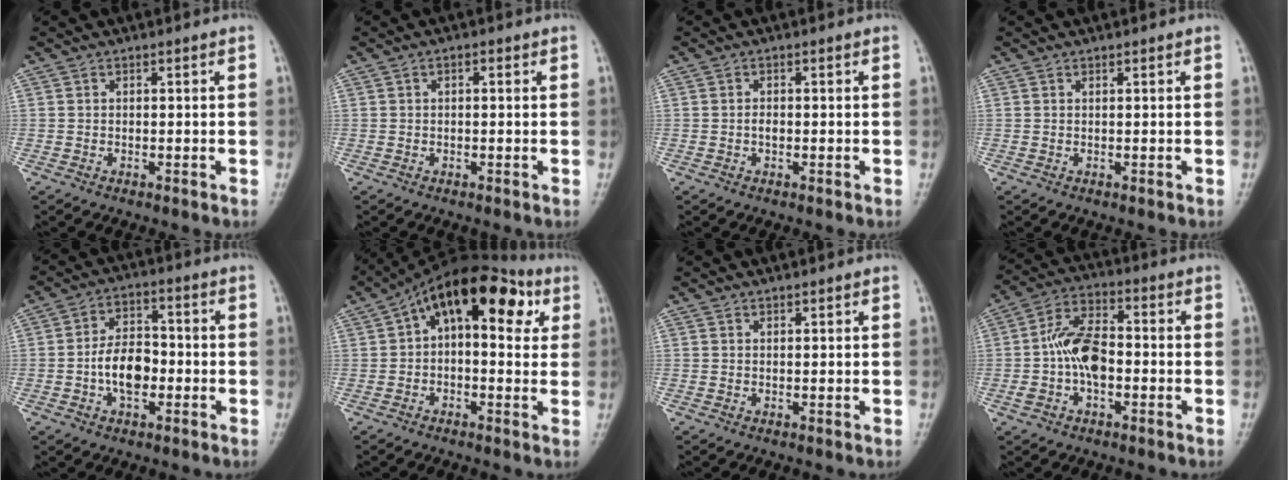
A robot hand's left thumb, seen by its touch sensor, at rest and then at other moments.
{"total": 1.2, "force": [0.3, 0.7, 0.9], "torque": [-0.010, 0.003, 0.002]}
{"total": 0.9, "force": [-0.2, 0.6, 0.7], "torque": [-0.007, 0.001, -0.005]}
{"total": 0.0}
{"total": 8.2, "force": [-1.9, 5.0, 6.2], "torque": [-0.090, 0.019, -0.042]}
{"total": 15.4, "force": [4.6, 8.2, 12.2], "torque": [-0.141, 0.035, 0.058]}
{"total": 0.6, "force": [0.5, 0.2, 0.1], "torque": [-0.003, -0.004, 0.009]}
{"total": 10.2, "force": [-1.2, 5.8, 8.3], "torque": [-0.149, 0.031, -0.031]}